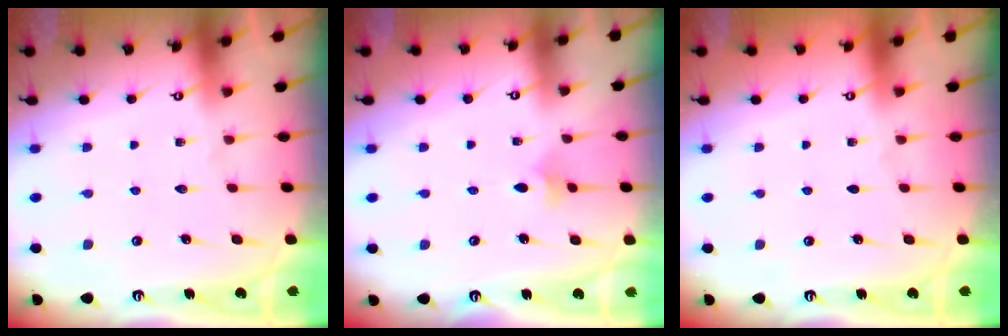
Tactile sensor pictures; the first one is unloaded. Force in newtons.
{"total": 3.6, "press": 3.6, "slide": 0.7}
{"total": 0.0}